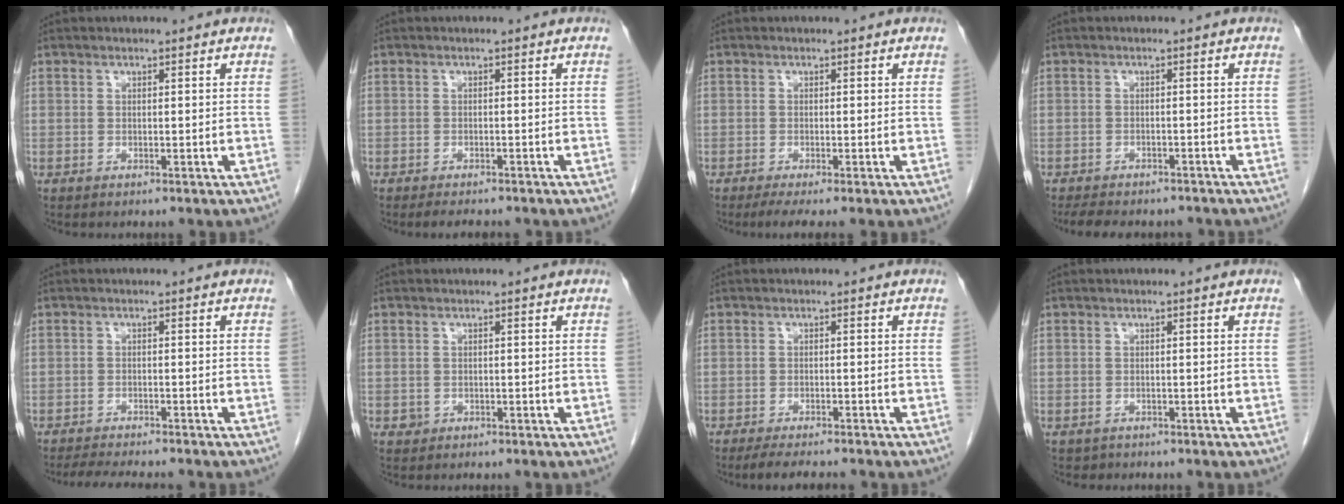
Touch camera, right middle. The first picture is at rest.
{"total": 3.7, "force": [-3.1, 1.1, 1.7], "torque": [-0.023, -0.006, -0.036]}
{"total": 2.9, "force": [-1.9, 0.0, 2.1], "torque": [-0.035, -0.010, -0.033]}
{"total": 9.5, "force": [-8.3, 3.1, 3.5], "torque": [-0.065, -0.004, -0.106]}
{"total": 7.1, "force": [-6.4, 0.7, 3.0], "torque": [-0.047, -0.014, -0.096]}
{"total": 0.9, "force": [-0.3, 0.8, 0.1], "torque": [-0.001, 0.003, -0.003]}
{"total": 5.4, "force": [-4.7, 0.8, 2.7], "torque": [-0.038, -0.010, -0.069]}
{"total": 0.9, "force": [-0.6, 0.6, -0.2], "torque": [-0.009, 0.002, -0.009]}